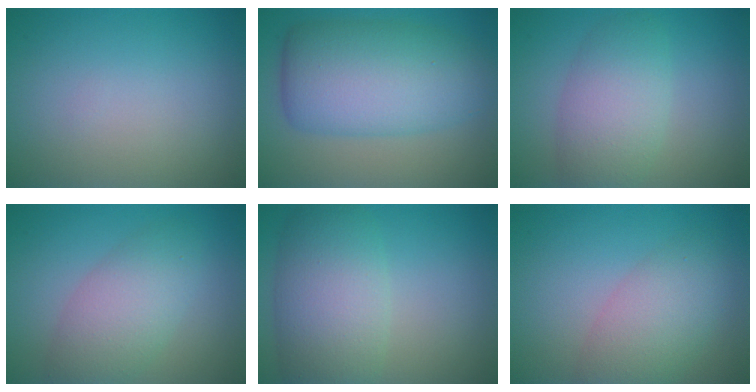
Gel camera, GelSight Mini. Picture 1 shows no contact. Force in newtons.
{"total": 9.2, "press": 9.2, "slide": 0.3}
{"total": 4.9, "press": 4.8, "slide": 0.2}
{"total": 4.7, "press": 4.7, "slide": 0.5}
{"total": 6.9, "press": 6.9, "slide": 0.1}
{"total": 4.7, "press": 4.7, "slide": 0.1}